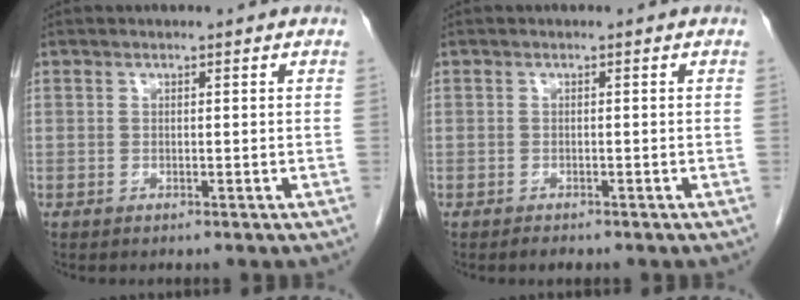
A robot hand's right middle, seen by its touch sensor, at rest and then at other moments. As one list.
[{"total": 1.0, "force": [-0.8, 0.3, 0.4], "torque": [-0.013, -0.004, -0.009]}]